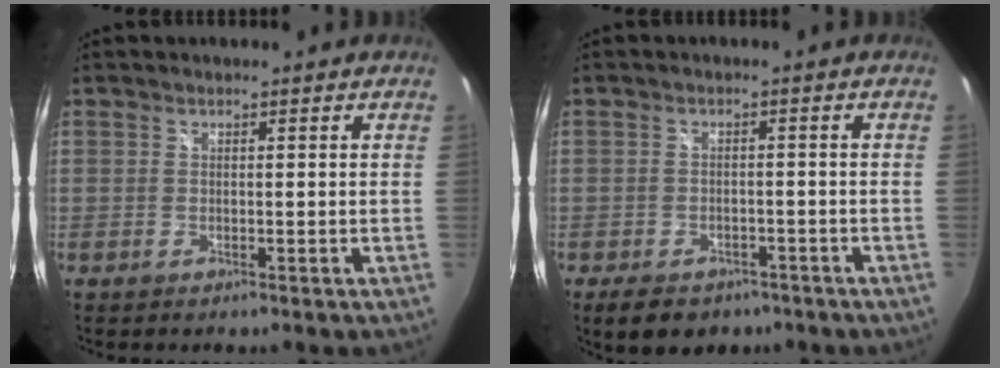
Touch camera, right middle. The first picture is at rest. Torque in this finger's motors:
{"motor_torque": [0.56, -0.54, 0.05, 0.04]}